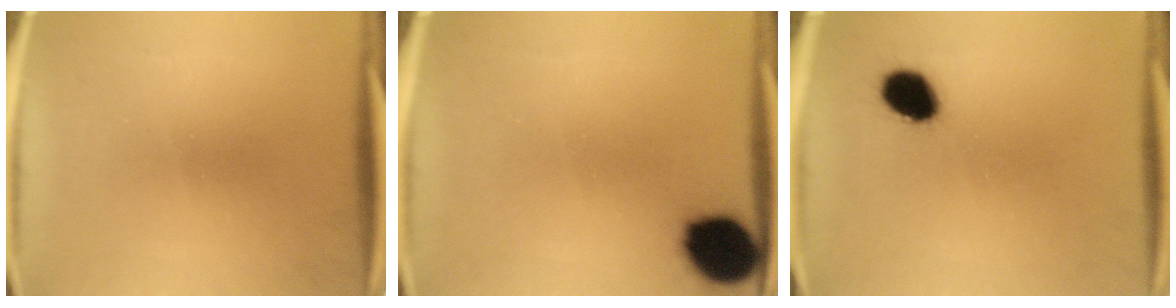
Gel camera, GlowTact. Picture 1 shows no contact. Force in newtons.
{"total": 14.7}
{"total": 7.5}